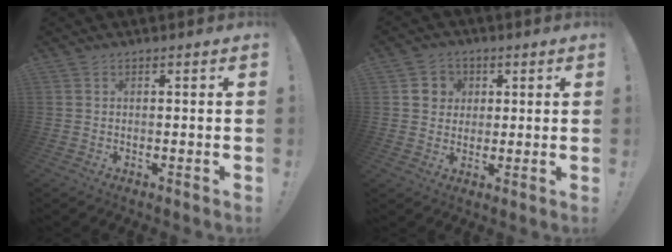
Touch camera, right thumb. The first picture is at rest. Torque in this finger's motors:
{"motor_torque": [0.50, 0.63, 0.15, -0.17, 0.09]}